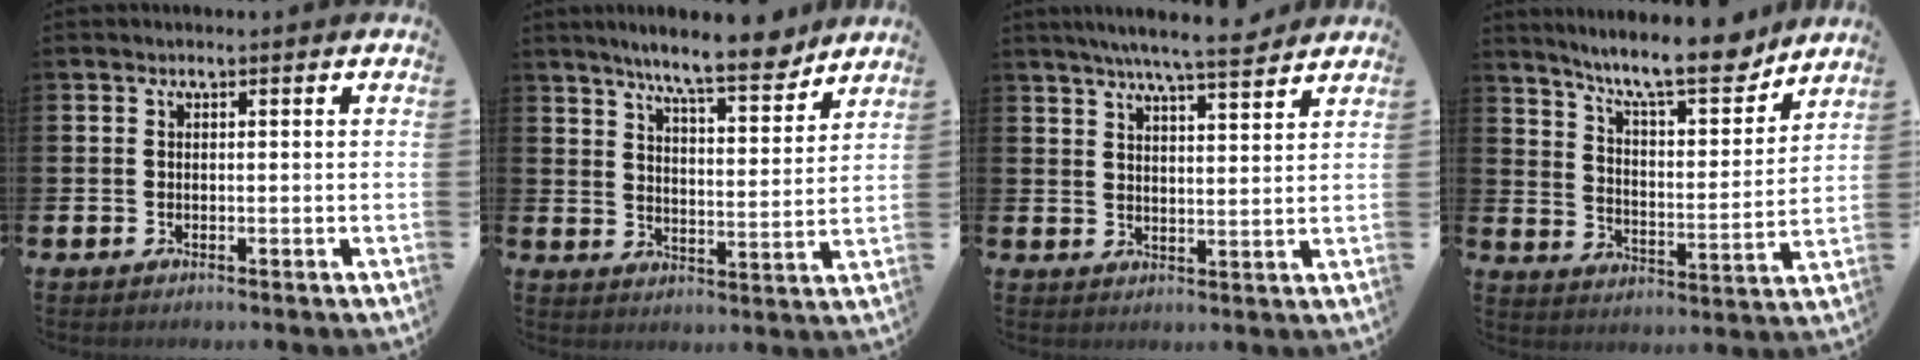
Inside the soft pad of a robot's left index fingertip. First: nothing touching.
{"total": 9.4, "force": [8.4, 1.0, 4.2], "torque": [-0.082, -0.046, 0.145]}
{"total": 6.5, "force": [6.1, 0.0, 2.4], "torque": [-0.049, -0.030, 0.104]}
{"total": 11.9, "force": [10.3, 2.2, 5.6], "torque": [-0.112, -0.066, 0.173]}